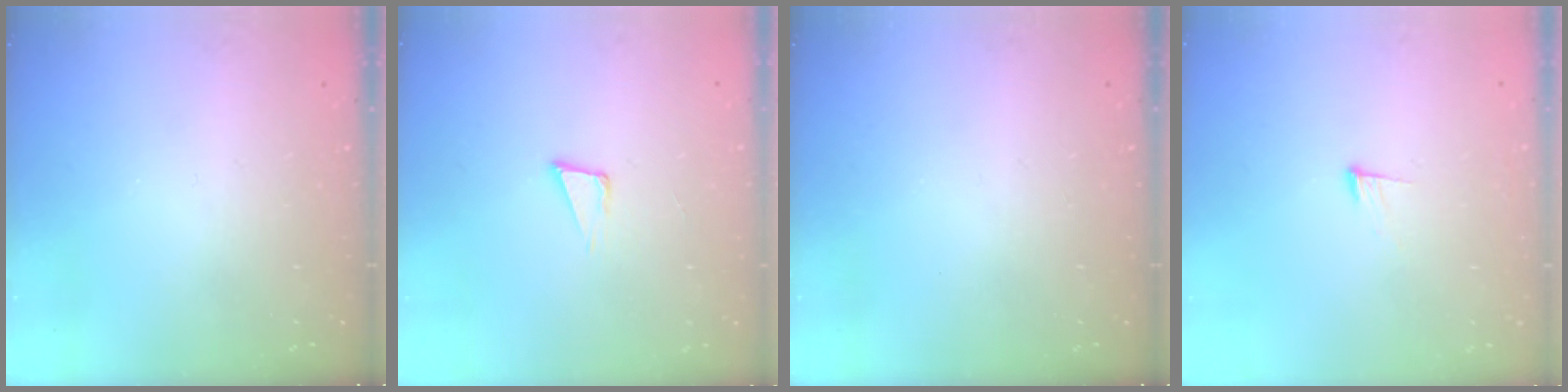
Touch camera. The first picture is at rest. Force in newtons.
{"total": 3.9, "press": 2.6, "slide": 2.9}
{"total": 0.0}
{"total": 8.9, "press": 8.8, "slide": 1.6}